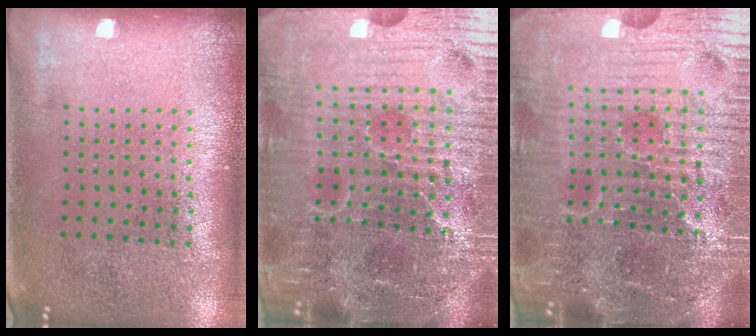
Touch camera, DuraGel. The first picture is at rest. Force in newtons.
{"total": 7.3, "press": 6.6, "slide": 3.1}
{"total": 7.3, "press": 6.5, "slide": 3.2}